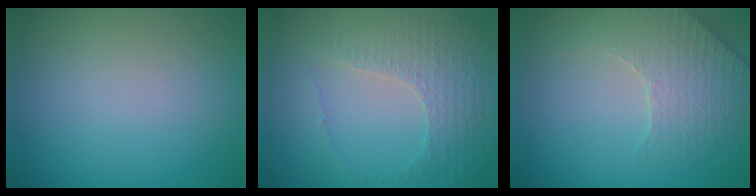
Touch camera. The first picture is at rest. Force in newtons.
{"total": 4.4, "press": 3.1, "slide": 3.1}
{"total": 2.6, "press": 2.4, "slide": 1.0}